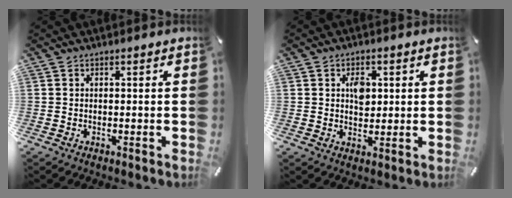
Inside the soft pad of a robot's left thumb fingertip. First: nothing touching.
{"total": 4.7, "force": [1.1, 3.5, 3.0], "torque": [-0.023, -0.007, 0.010]}